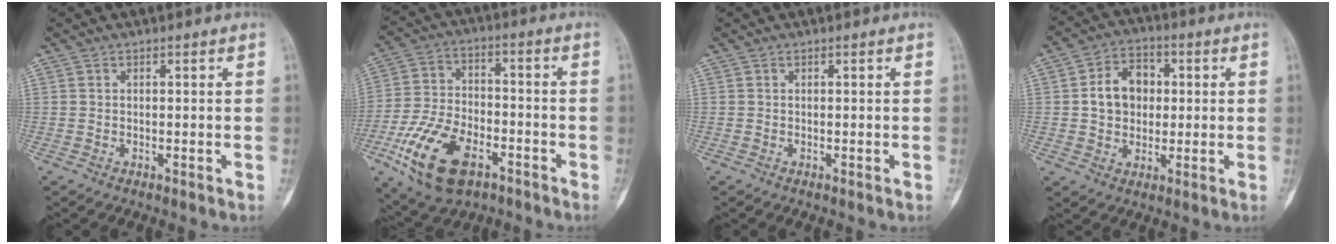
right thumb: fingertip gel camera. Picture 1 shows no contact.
{"total": 16.6, "force": [-7.9, 9.0, 11.4], "torque": [-0.214, 0.026, -0.139]}
{"total": 0.0}
{"total": 9.3, "force": [0.9, 7.3, 5.7], "torque": [-0.064, 0.012, 0.008]}